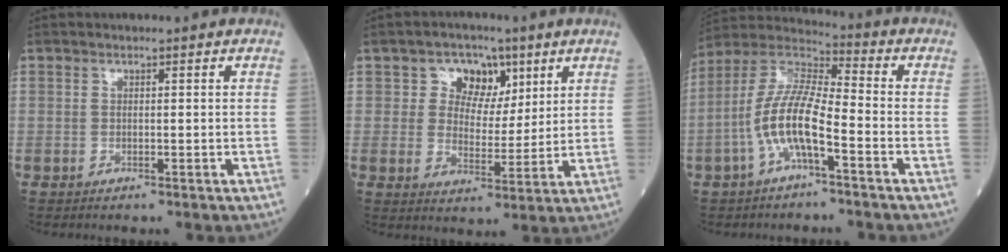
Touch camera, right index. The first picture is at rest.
{"total": 6.9, "force": [3.3, 5.3, 3.0], "torque": [-0.039, 0.016, 0.053]}
{"total": 11.1, "force": [-3.7, 2.4, 10.2], "torque": [-0.217, 0.014, -0.074]}